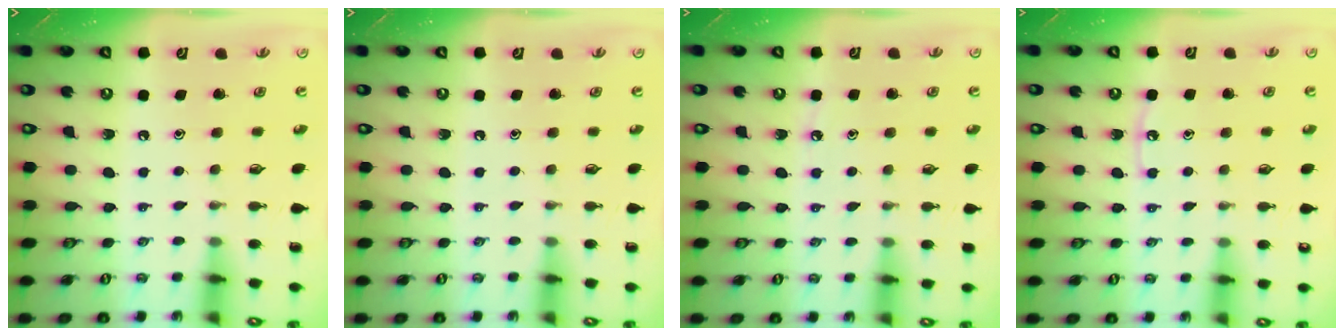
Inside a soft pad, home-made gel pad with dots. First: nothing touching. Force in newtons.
{"total": 0.0}
{"total": 4.3, "press": 4.2, "slide": 0.6}
{"total": 4.1, "press": 4.0, "slide": 0.6}